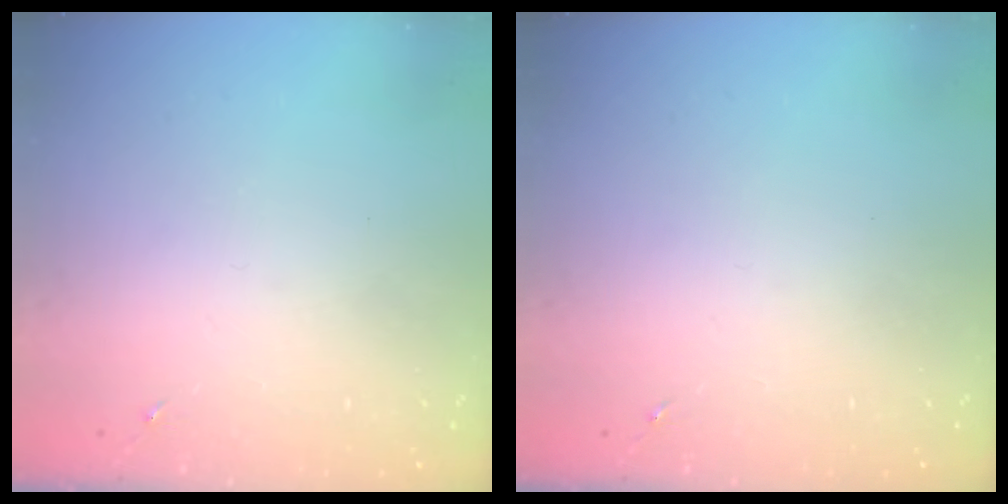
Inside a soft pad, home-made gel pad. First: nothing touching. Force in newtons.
{"total": 0.0}